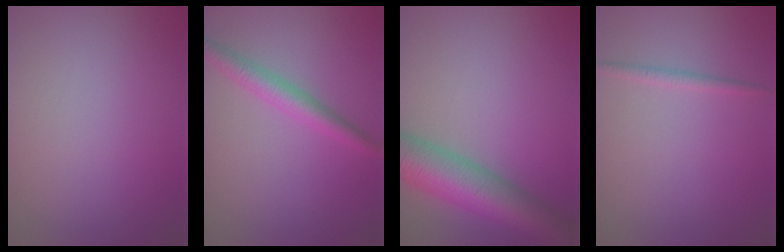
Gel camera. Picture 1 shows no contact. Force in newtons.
{"total": 2.7, "press": 2.7, "slide": 0.1}
{"total": 8.9, "press": 8.9, "slide": 0.4}
{"total": 1.0, "press": 1.0, "slide": 0.0}